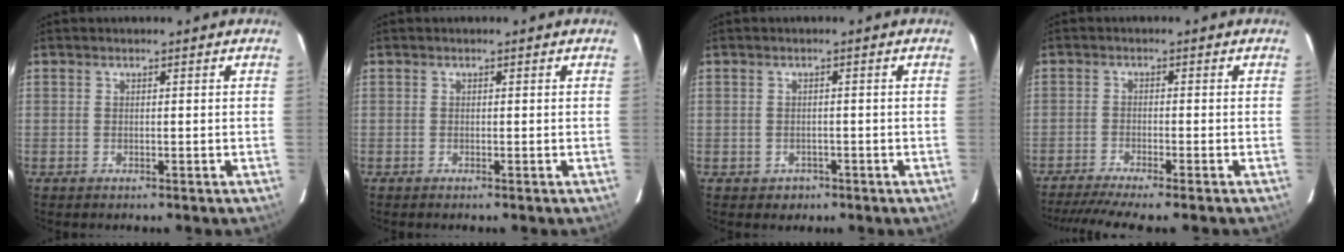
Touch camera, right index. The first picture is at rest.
{"total": 0.0}
{"total": 2.0, "force": [-1.0, 1.7, 0.2], "torque": [-0.002, 0.006, -0.011]}
{"total": 11.0, "force": [-9.4, 0.0, 5.7], "torque": [-0.075, -0.018, -0.143]}